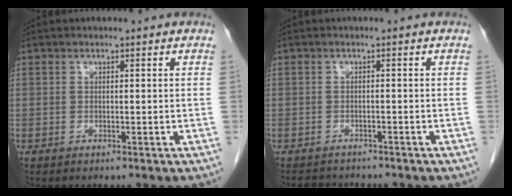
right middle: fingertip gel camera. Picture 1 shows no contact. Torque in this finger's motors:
{"motor_torque": [0.28, -0.13, 0.00, 0.00]}